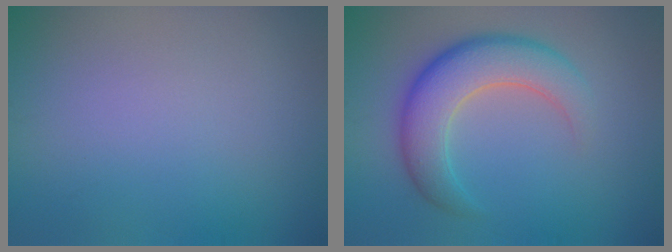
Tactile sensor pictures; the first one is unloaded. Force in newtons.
{"total": 6.2, "press": 6.2, "slide": 0.3}